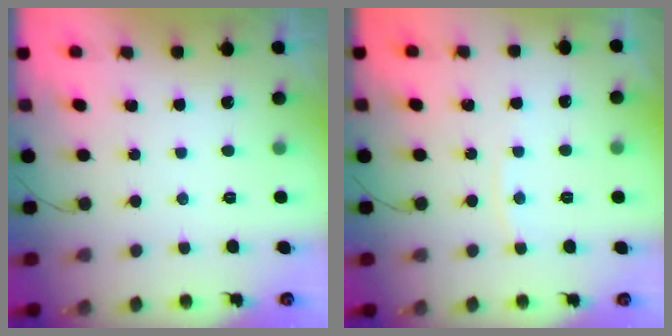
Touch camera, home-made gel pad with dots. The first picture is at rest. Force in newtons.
{"total": 2.7, "press": 2.7, "slide": 0.3}